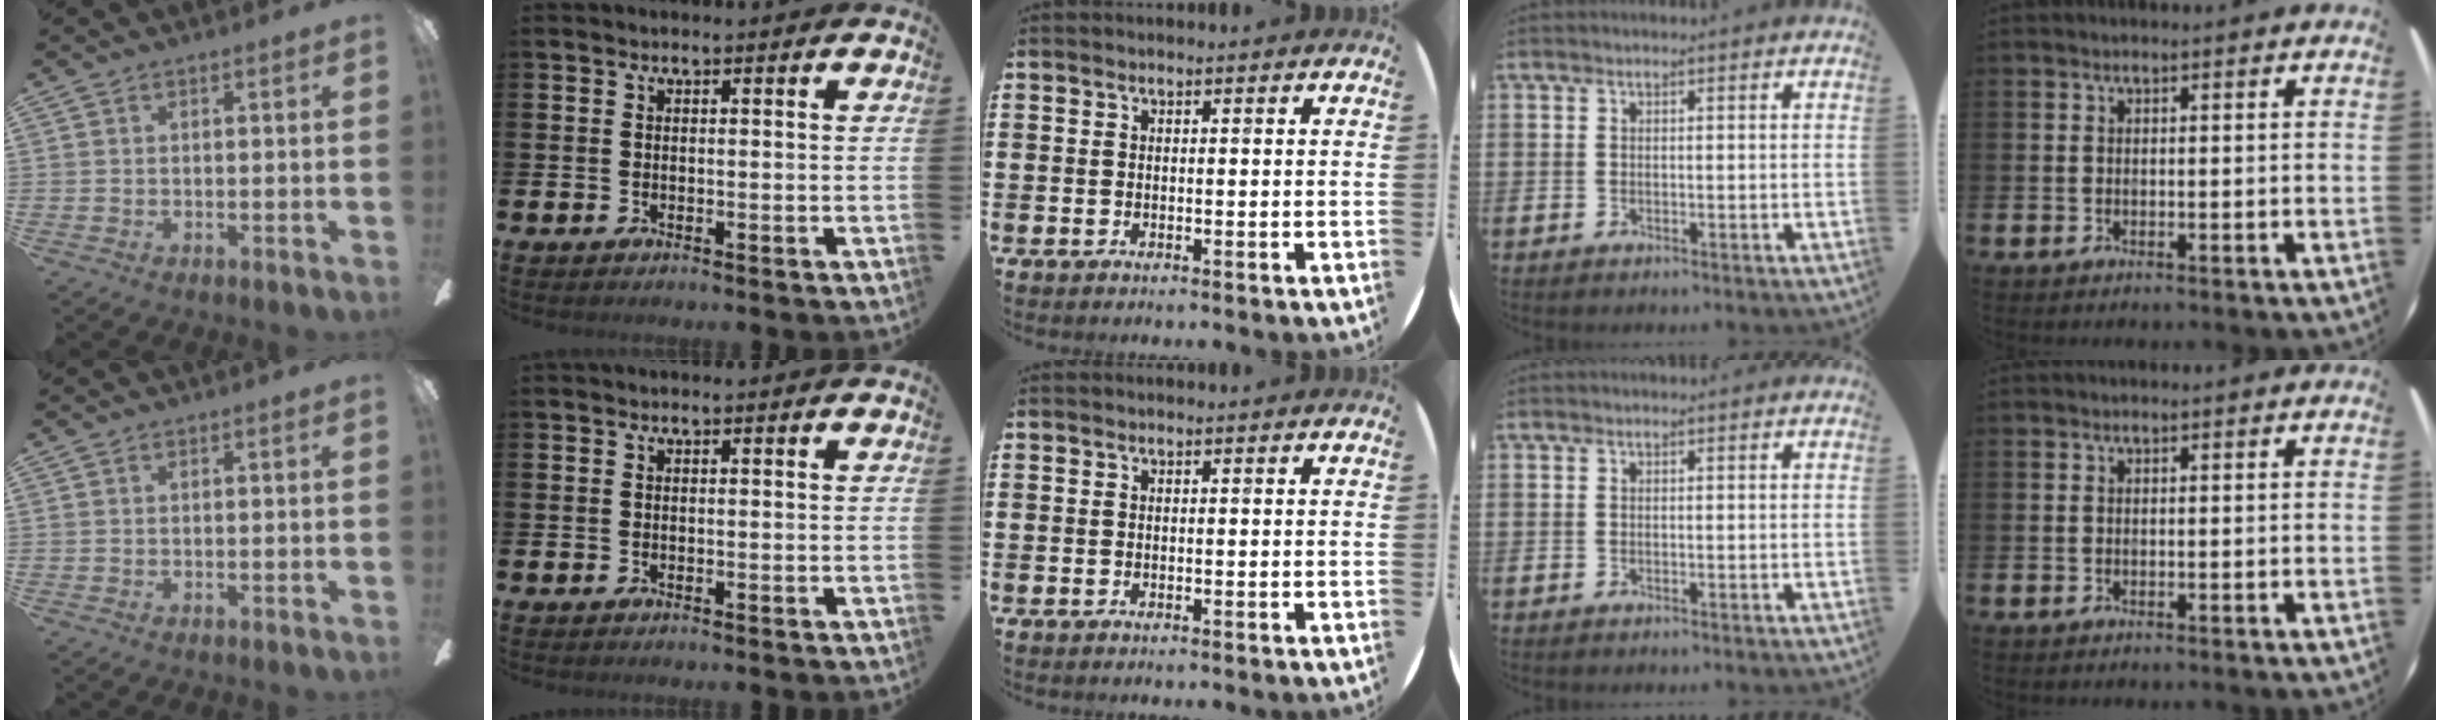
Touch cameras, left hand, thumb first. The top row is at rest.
{}